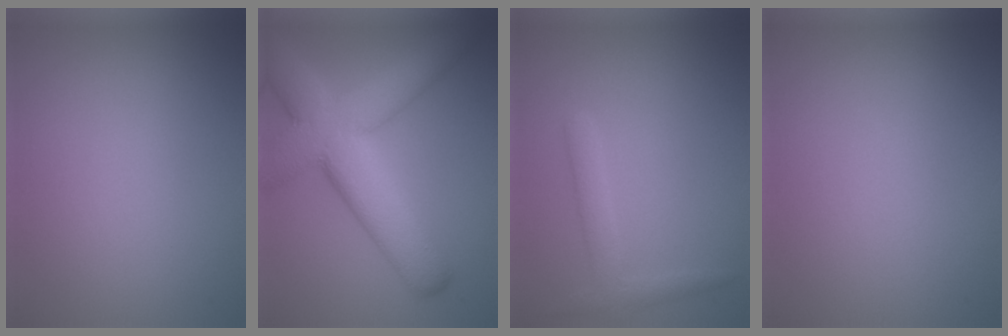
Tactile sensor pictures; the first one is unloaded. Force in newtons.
{"total": 10.5, "press": 10.5, "slide": 0.8}
{"total": 2.1, "press": 2.1, "slide": 0.0}
{"total": 0.0}